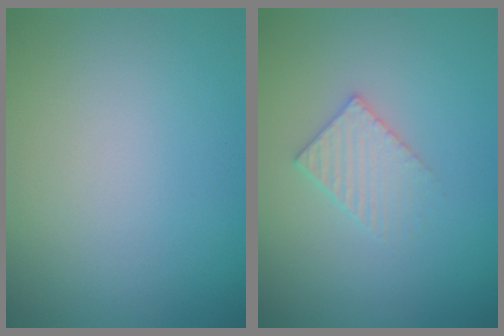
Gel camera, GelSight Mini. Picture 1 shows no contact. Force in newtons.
{"total": 2.1, "press": 2.0, "slide": 0.3}